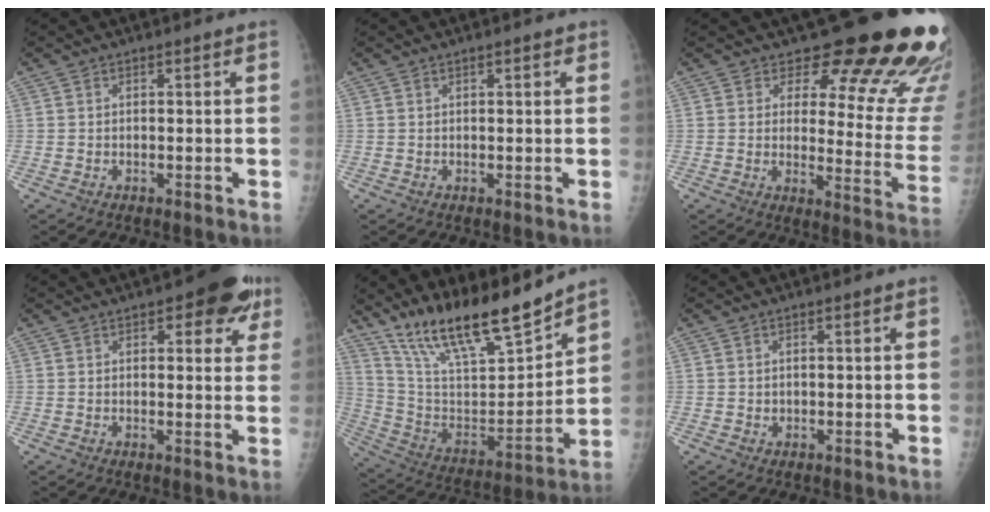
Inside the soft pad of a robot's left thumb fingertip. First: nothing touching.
{"total": 1.4, "force": [0.8, 0.4, 1.0], "torque": [-0.013, 0.000, 0.009]}
{"total": 19.7, "force": [16.2, 6.5, 9.0], "torque": [-0.058, -0.131, 0.184]}
{"total": 8.9, "force": [4.7, 3.9, 6.5], "torque": [-0.043, -0.013, 0.051]}
{"total": 20.8, "force": [17.2, 4.4, 10.9], "torque": [-0.161, -0.095, 0.310]}
{"total": 0.6, "force": [0.3, 0.5, 0.2], "torque": [0.004, -0.001, 0.004]}